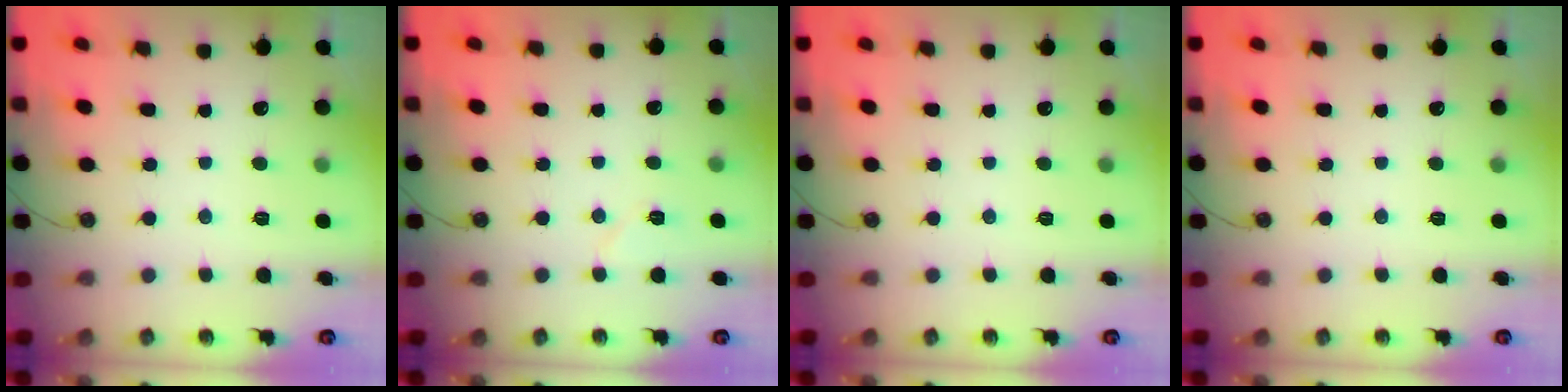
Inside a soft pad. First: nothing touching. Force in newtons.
{"total": 4.8, "press": 4.8, "slide": 0.6}
{"total": 0.0}
{"total": 0.0}